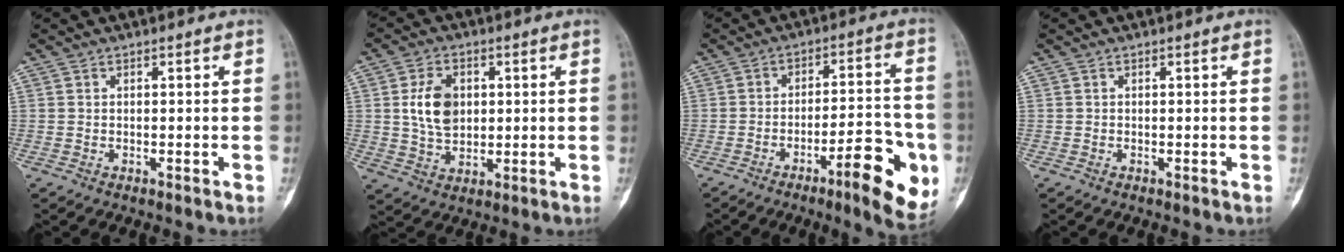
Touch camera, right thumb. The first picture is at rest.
{"total": 8.7, "force": [1.5, 6.0, 6.2], "torque": [-0.098, -0.007, 0.032]}
{"total": 14.0, "force": [-5.7, 3.6, 12.2], "torque": [-0.147, 0.025, -0.078]}
{"total": 0.0}